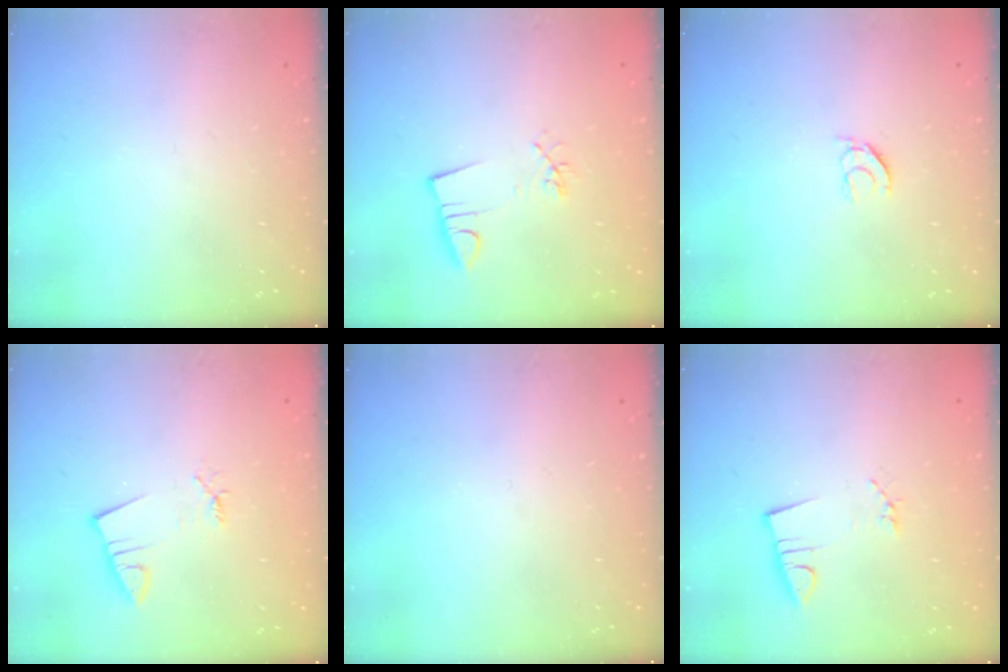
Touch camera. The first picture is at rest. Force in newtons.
{"total": 3.0, "press": 1.6, "slide": 2.5}
{"total": 5.5, "press": 5.5, "slide": 0.3}
{"total": 2.0, "press": 2.0, "slide": 0.2}
{"total": 0.0}
{"total": 3.0, "press": 1.6, "slide": 2.5}